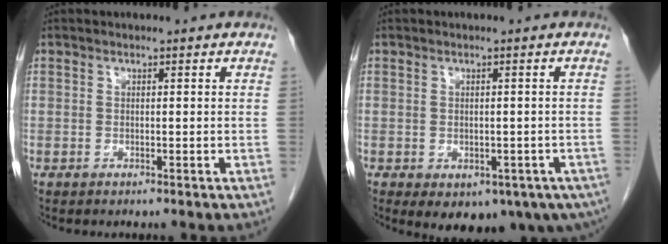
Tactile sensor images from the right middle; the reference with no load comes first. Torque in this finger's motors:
{"motor_torque": [1.31, -0.83, 0.16, 0.04]}